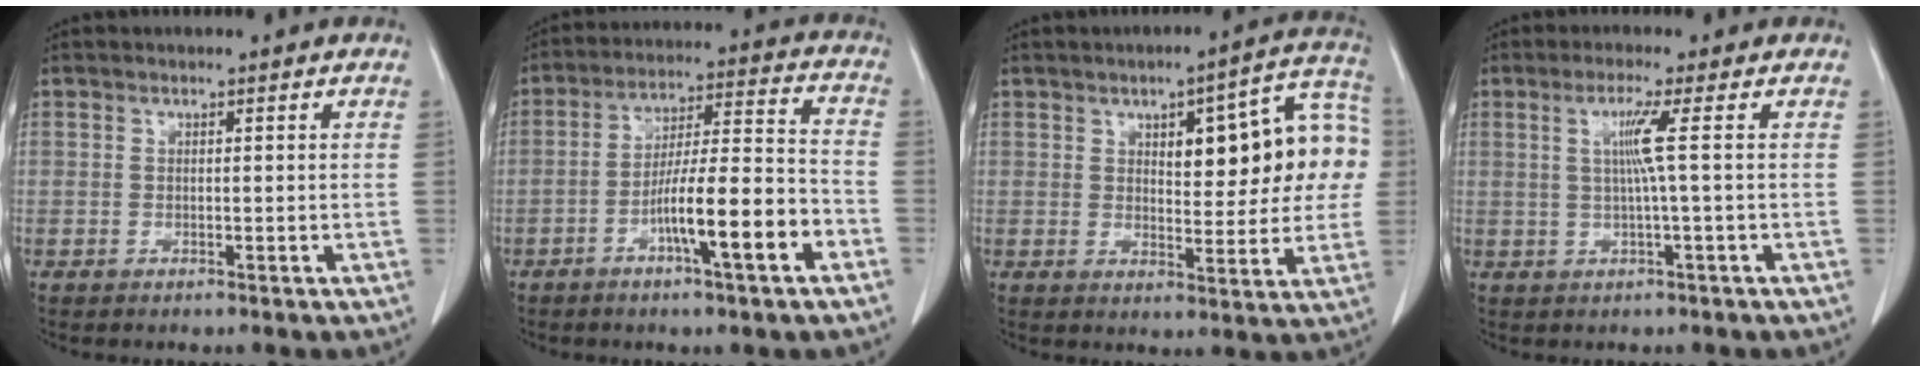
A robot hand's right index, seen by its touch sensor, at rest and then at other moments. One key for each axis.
{"total": 12.7, "fx": -5.4, "fy": 0.9, "fz": 11.5, "tx": -0.188, "ty": 0.010, "tz": -0.087}
{"total": 14.8, "fx": 2.8, "fy": 4.7, "fz": 13.7, "tx": -0.167, "ty": 0.037, "tz": 0.038}
{"total": 4.0, "fx": 0.6, "fy": -1.3, "fz": 3.7, "tx": -0.077, "ty": 0.000, "tz": 0.014}